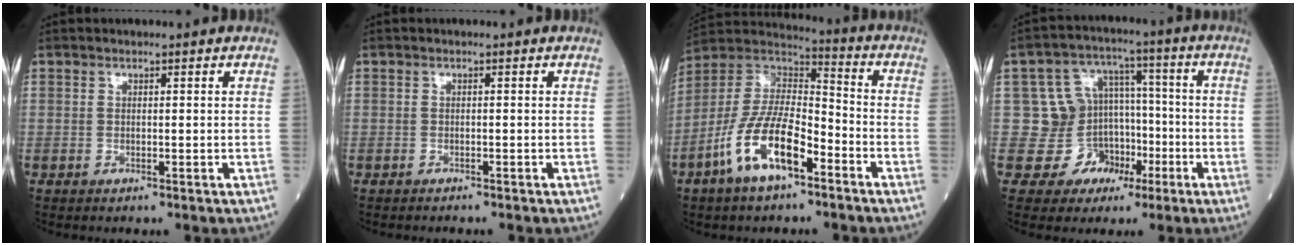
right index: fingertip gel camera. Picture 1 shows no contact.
{"total": 0.9, "force": [-0.9, 0.0, 0.3], "torque": [-0.007, -0.001, -0.013]}
{"total": 13.6, "force": [-6.9, 4.7, 10.8], "torque": [-0.223, 0.008, -0.131]}
{"total": 9.4, "force": [-3.4, 8.7, 1.2], "torque": [-0.006, 0.050, -0.044]}